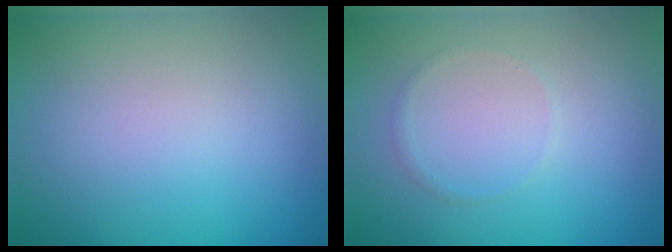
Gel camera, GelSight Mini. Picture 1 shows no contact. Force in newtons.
{"total": 0.6, "press": 0.6, "slide": 0.1}